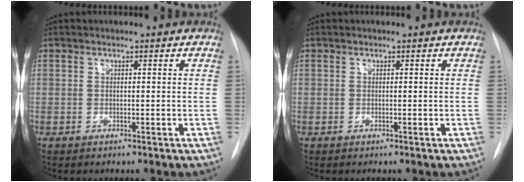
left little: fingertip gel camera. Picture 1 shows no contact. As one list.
[{"total": 0.0}]